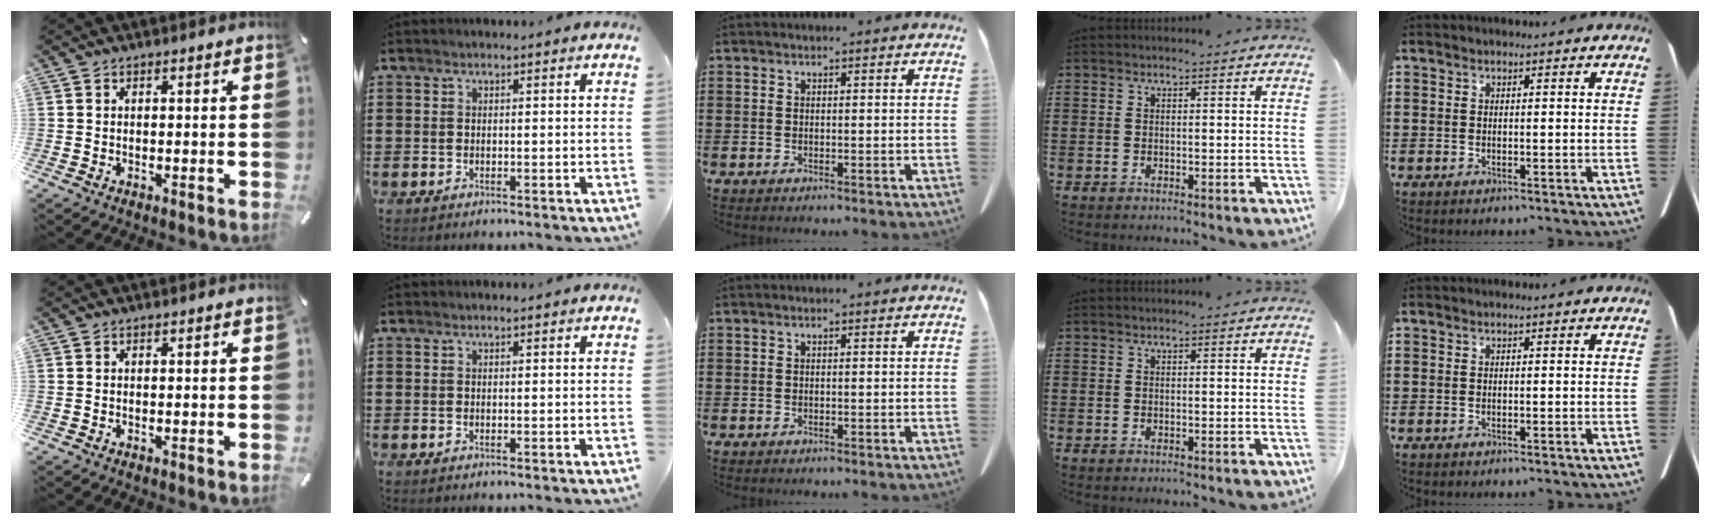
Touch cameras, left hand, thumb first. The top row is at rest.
{}